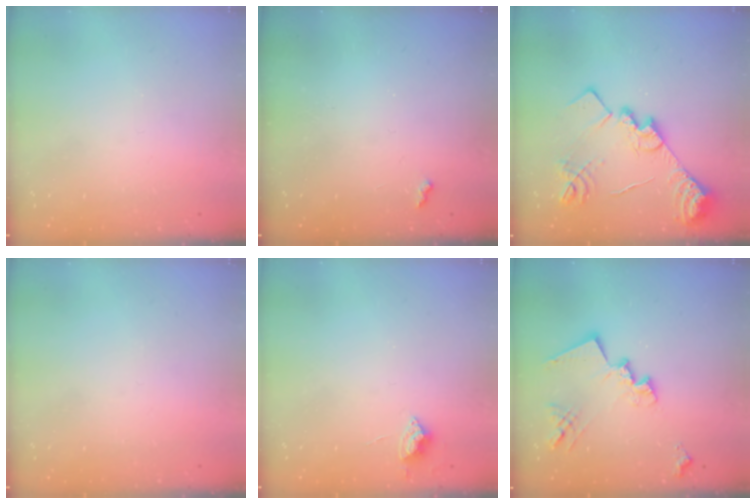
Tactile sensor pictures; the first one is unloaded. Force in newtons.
{"total": 2.6, "press": 2.5, "slide": 0.5}
{"total": 19.6, "press": 19.5, "slide": 1.6}
{"total": 0.0}
{"total": 5.7, "press": 5.6, "slide": 0.6}
{"total": 16.6, "press": 16.6, "slide": 1.4}